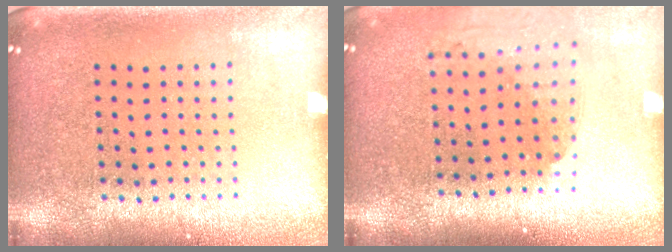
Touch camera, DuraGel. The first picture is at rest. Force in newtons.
{"total": 1.9, "press": 1.4, "slide": 1.3}